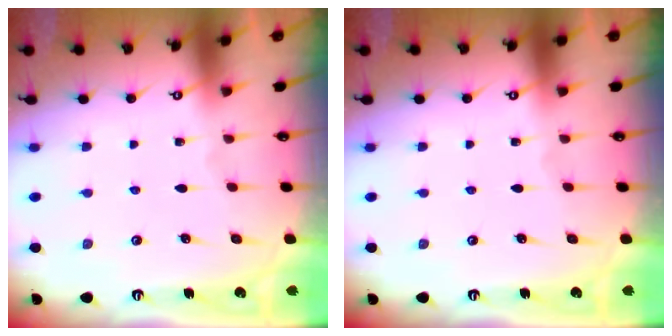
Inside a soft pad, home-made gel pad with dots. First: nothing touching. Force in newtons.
{"total": 0.0}